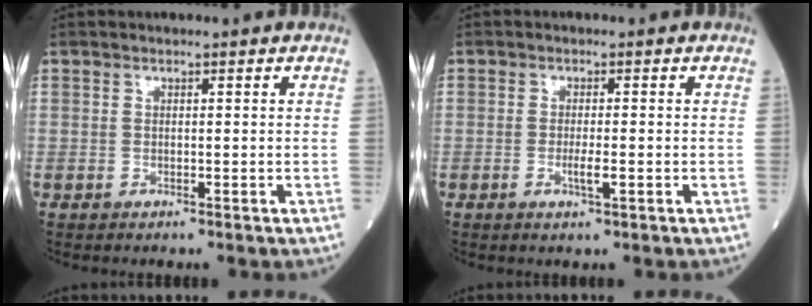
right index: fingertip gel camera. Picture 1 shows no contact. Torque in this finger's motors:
{"motor_torque": [0.37, -0.28, 0.23, 0.06]}